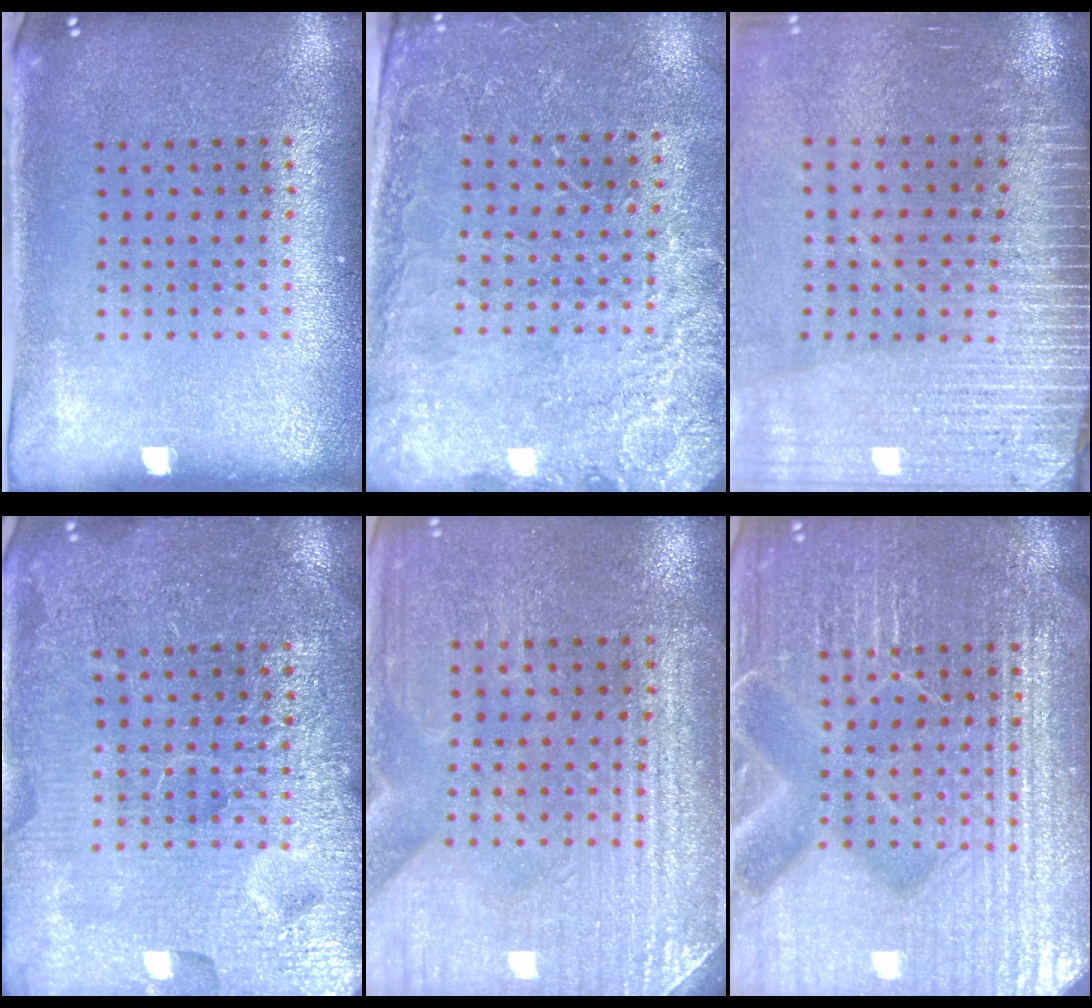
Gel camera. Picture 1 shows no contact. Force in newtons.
{"total": 2.8, "press": 2.7, "slide": 0.4}
{"total": 3.7, "press": 3.2, "slide": 1.9}
{"total": 7.2, "press": 7.2, "slide": 1.0}
{"total": 3.2, "press": 3.2, "slide": 0.3}
{"total": 7.4, "press": 7.3, "slide": 0.9}